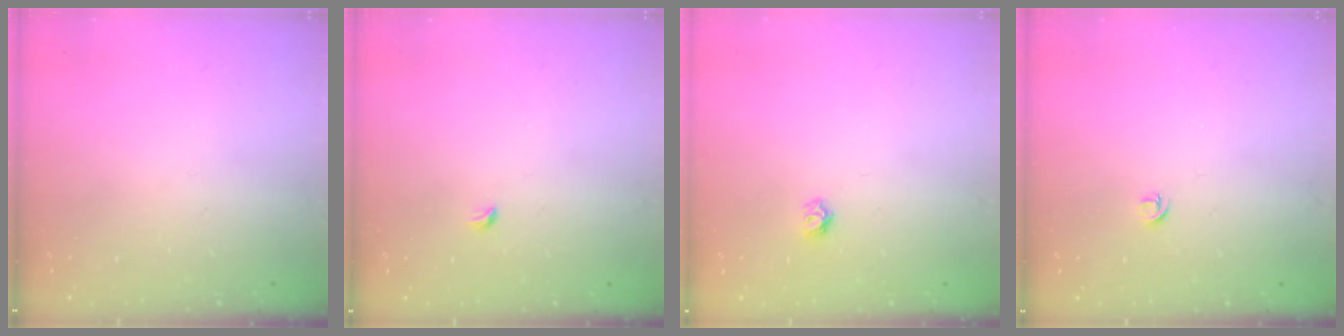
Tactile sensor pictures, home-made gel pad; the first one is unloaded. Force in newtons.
{"total": 2.7, "press": 2.6, "slide": 0.6}
{"total": 4.4, "press": 4.4, "slide": 0.4}
{"total": 3.6, "press": 3.6, "slide": 0.5}